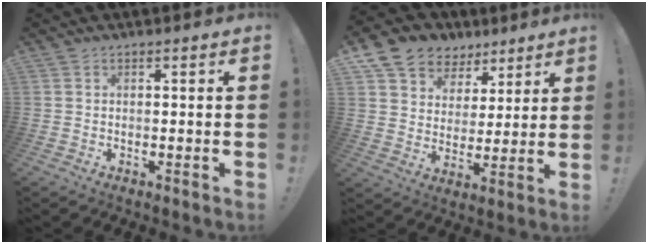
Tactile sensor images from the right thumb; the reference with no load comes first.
{"total": 11.0, "force": [7.0, 8.1, 2.5], "torque": [-0.046, -0.051, 0.140]}